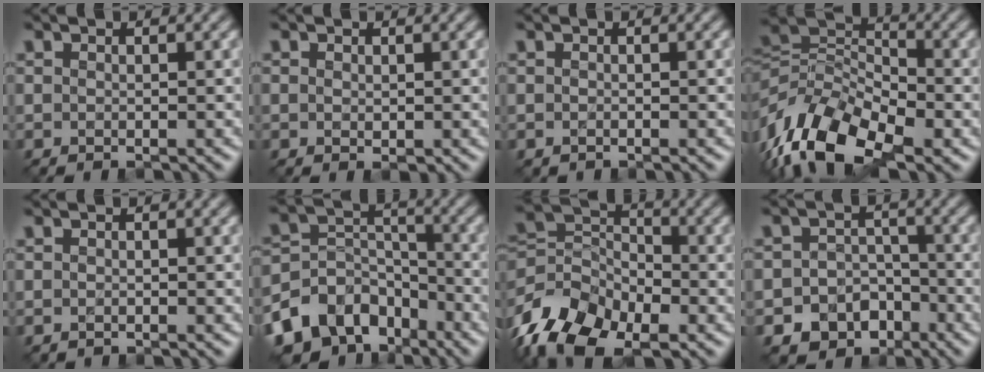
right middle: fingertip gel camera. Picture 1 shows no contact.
{"total": 0.7, "force": [0.2, 0.6, 0.3], "torque": [-0.003, 0.001, 0.004]}
{"total": 0.0}
{"total": 10.2, "force": [-4.8, 5.7, 6.9], "torque": [-0.118, 0.003, -0.099]}
{"total": 0.0}
{"total": 9.9, "force": [-7.1, 6.4, 2.6], "torque": [-0.041, 0.015, -0.122]}
{"total": 9.4, "force": [-5.0, 6.1, 5.3], "torque": [-0.102, -0.010, -0.104]}
{"total": 5.8, "force": [-3.6, 4.4, 1.3], "torque": [0.014, -0.002, -0.061]}